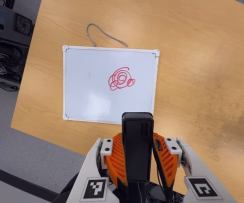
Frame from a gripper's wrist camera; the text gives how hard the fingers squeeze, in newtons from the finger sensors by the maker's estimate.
{"total": 4.9, "left": 3.3, "right": 6.6}